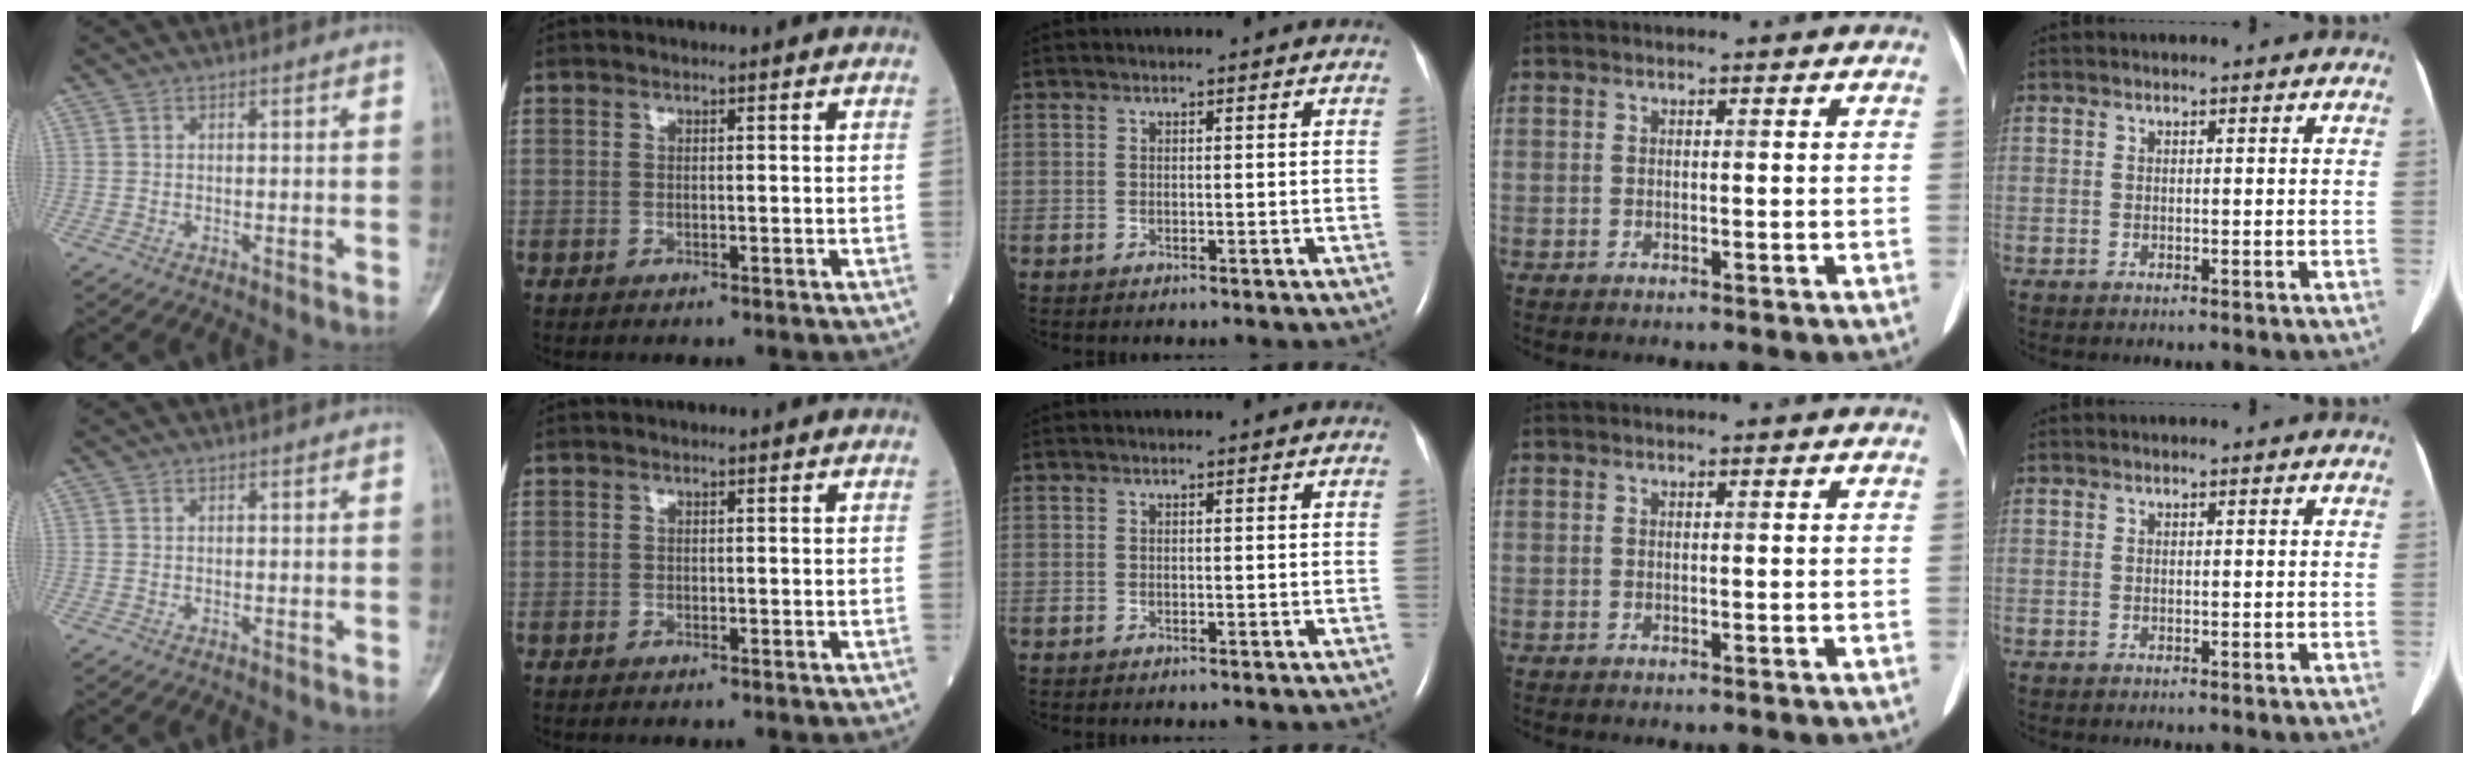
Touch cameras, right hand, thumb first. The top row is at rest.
{}